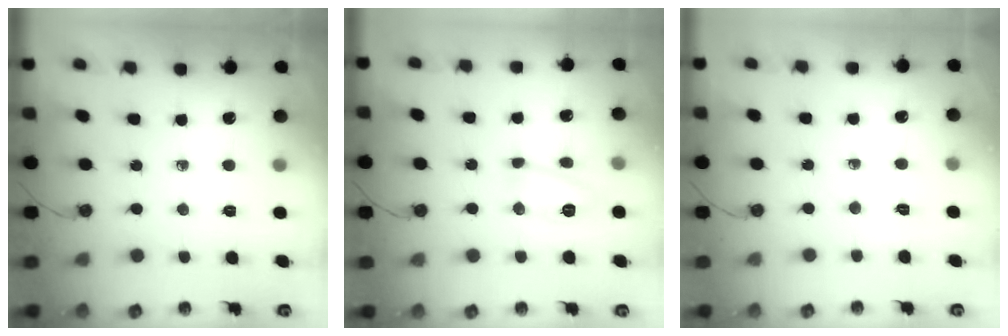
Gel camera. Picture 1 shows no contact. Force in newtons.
{"total": 7.3, "press": 7.3, "slide": 0.5}
{"total": 2.1, "press": 1.6, "slide": 1.4}